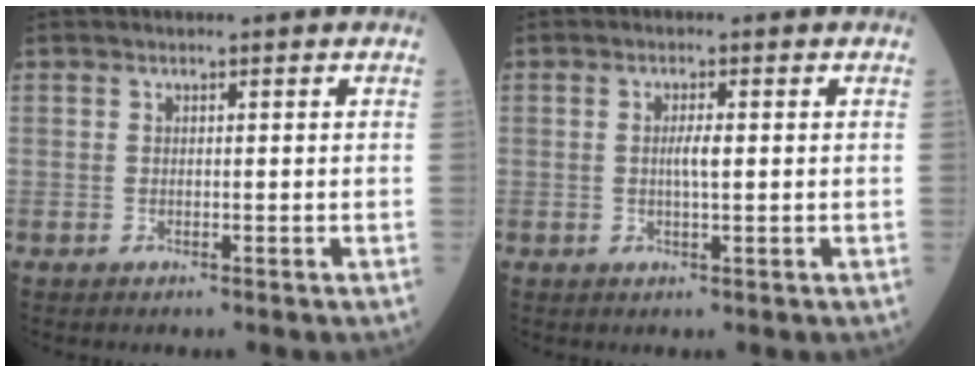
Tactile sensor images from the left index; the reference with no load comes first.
{"total": 2.2, "force": [-0.4, 0.4, 2.1], "torque": [-0.040, -0.003, -0.009]}